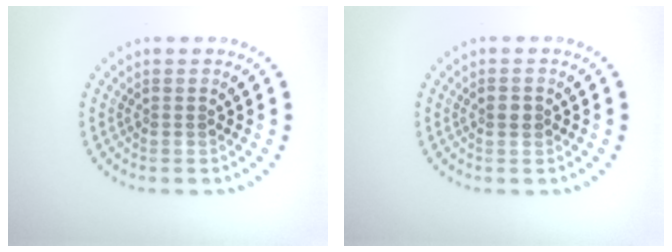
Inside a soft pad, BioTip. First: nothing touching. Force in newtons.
{"total": 1.2, "press": 1.1, "slide": 0.2}